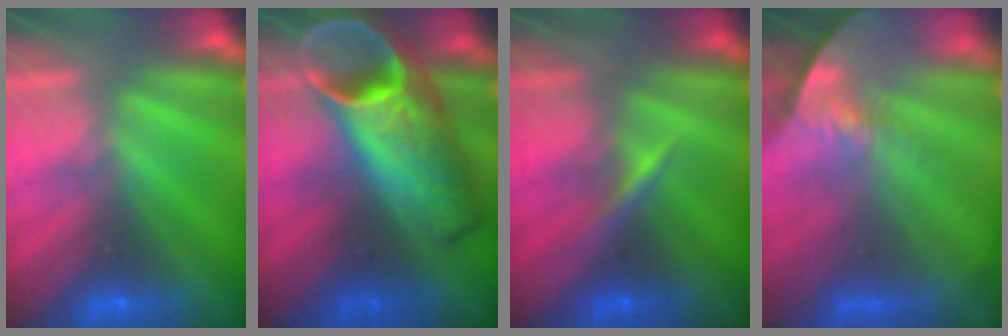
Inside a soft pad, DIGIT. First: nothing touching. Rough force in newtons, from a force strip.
{"total": 8.6}
{"total": 2.9}
{"total": 8.2}